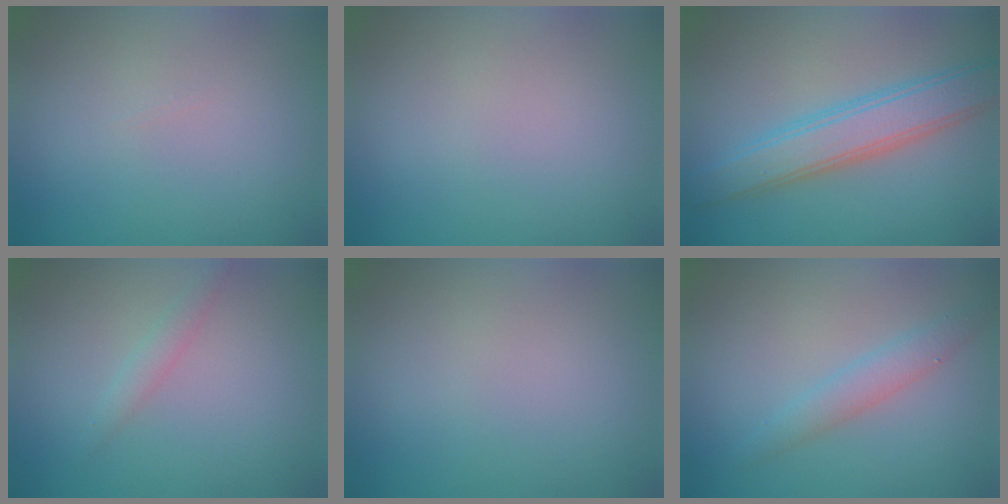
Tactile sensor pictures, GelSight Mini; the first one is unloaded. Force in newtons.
{"total": 0.0}
{"total": 5.1, "press": 5.1, "slide": 0.1}
{"total": 1.3, "press": 1.3, "slide": 0.0}
{"total": 0.0}
{"total": 2.2, "press": 2.2, "slide": 0.0}